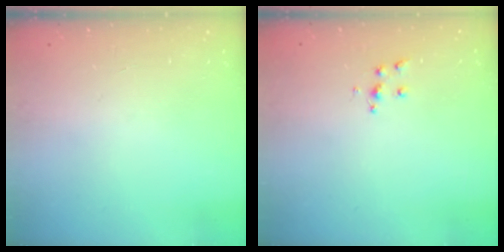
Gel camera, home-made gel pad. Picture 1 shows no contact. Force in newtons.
{"total": 5.9, "press": 5.9, "slide": 0.3}